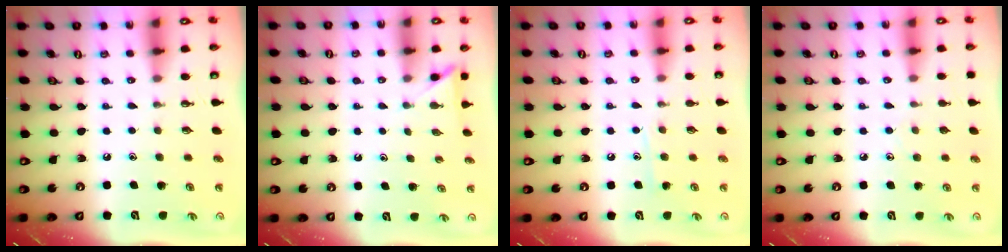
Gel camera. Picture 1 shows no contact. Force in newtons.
{"total": 2.5, "press": 2.5, "slide": 0.3}
{"total": 7.5, "press": 7.5, "slide": 0.8}
{"total": 3.8, "press": 3.7, "slide": 0.4}